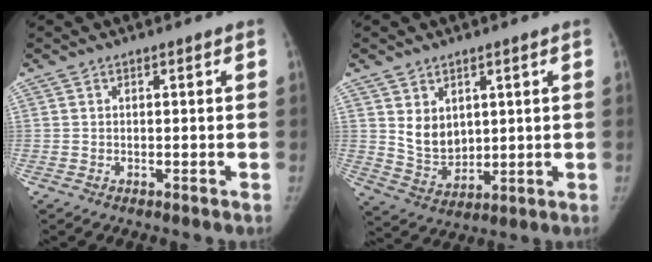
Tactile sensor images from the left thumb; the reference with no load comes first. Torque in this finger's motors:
{"motor_torque": [-0.01, 0.10, 0.66, -0.73, 0.03]}